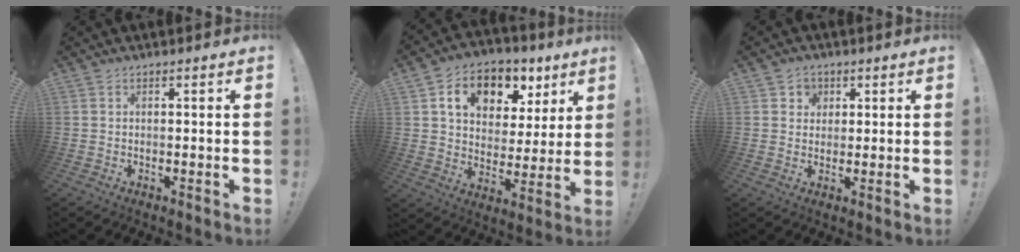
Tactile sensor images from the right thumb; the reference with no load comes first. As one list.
[{"total": 13.7, "force": [7.0, 9.3, 7.2], "torque": [-0.113, -0.029, 0.128]}, {"total": 3.8, "force": [1.5, 3.4, 0.7], "torque": [-0.003, -0.005, 0.026]}]